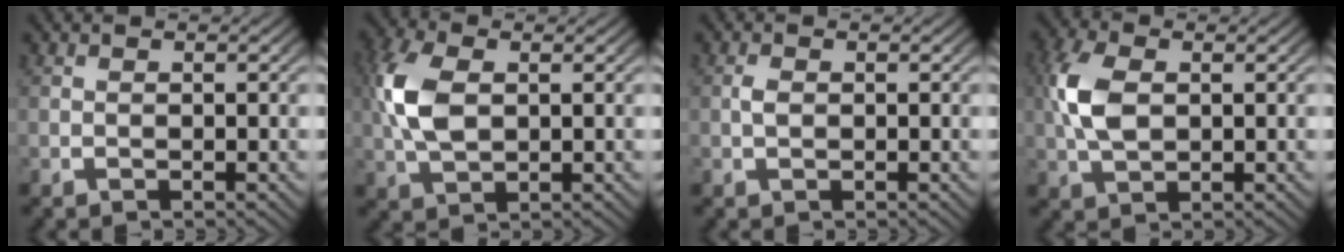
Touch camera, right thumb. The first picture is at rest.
{"total": 5.5, "force": [0.8, 3.4, 4.3], "torque": [-0.115, -0.005, 0.022]}
{"total": 0.8, "force": [0.0, 0.5, 0.6], "torque": [-0.016, -0.001, 0.000]}
{"total": 4.8, "force": [0.7, 3.0, 3.7], "torque": [-0.098, -0.004, 0.019]}